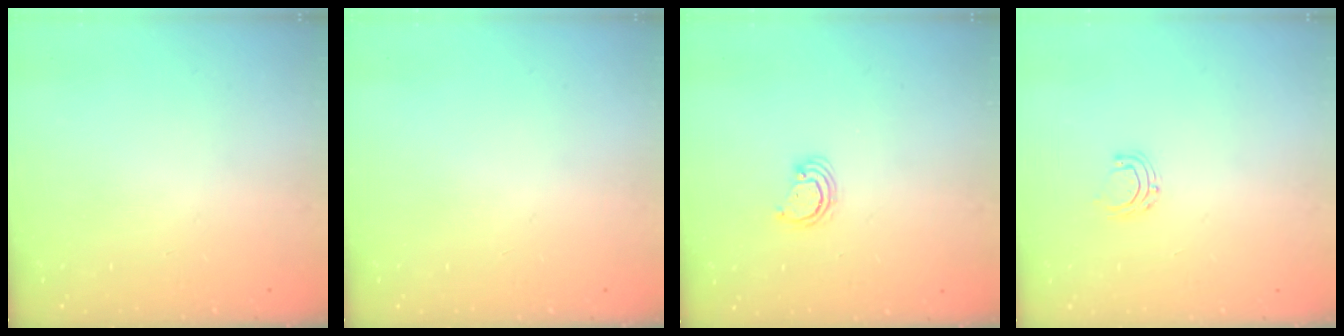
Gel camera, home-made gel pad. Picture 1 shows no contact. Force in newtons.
{"total": 0.0}
{"total": 3.1, "press": 3.1, "slide": 0.3}
{"total": 5.4, "press": 5.4, "slide": 0.5}